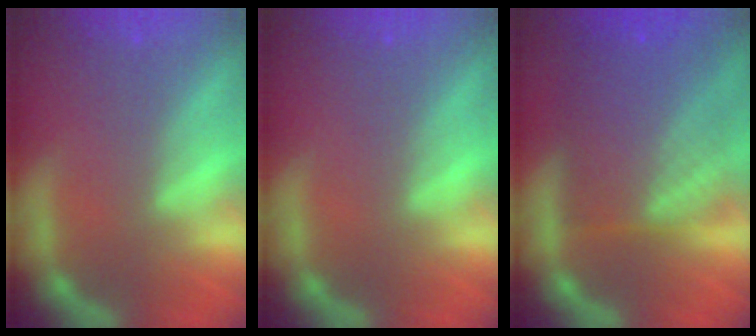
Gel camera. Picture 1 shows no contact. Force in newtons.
{"total": 0.0}
{"total": 10.1}